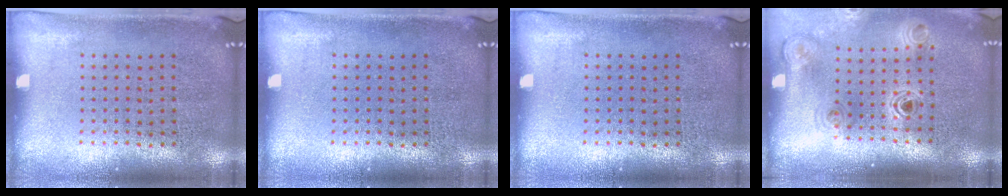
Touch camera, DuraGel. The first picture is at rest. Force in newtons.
{"total": 0.0}
{"total": 0.0}
{"total": 1.1, "press": 1.1, "slide": 0.2}